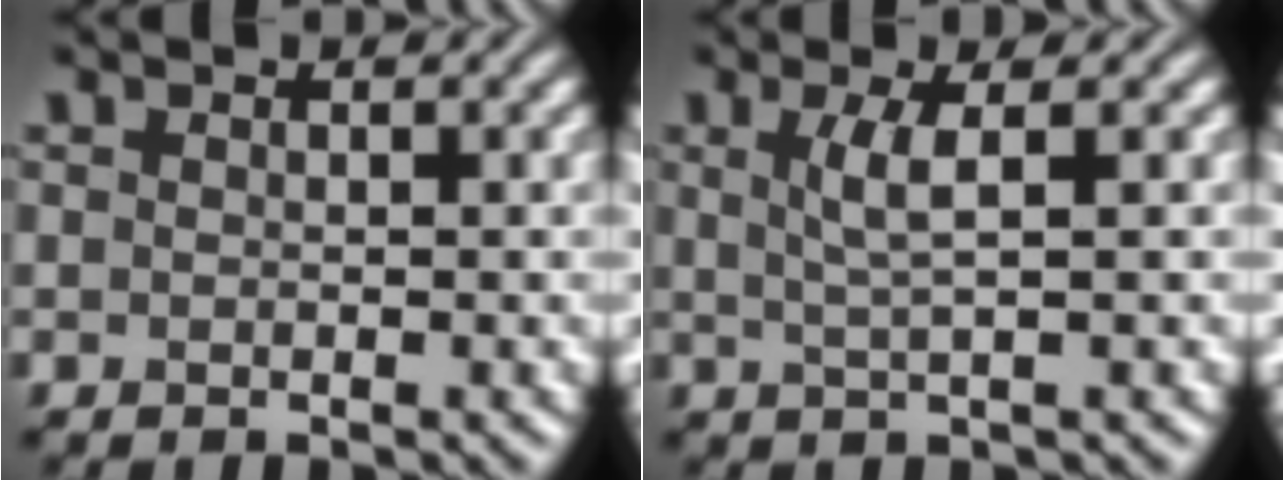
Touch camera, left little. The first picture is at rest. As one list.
[{"total": 2.6, "force": [0.6, 0.6, 2.4], "torque": [-0.047, -0.003, 0.011]}]